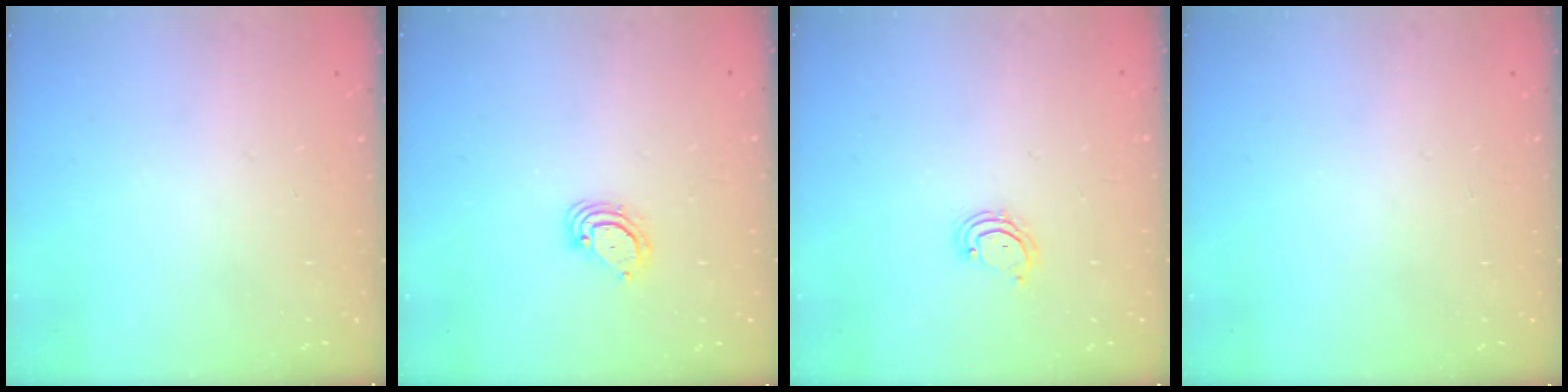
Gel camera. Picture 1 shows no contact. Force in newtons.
{"total": 3.9, "press": 3.9, "slide": 0.4}
{"total": 3.5, "press": 3.5, "slide": 0.2}
{"total": 0.0}